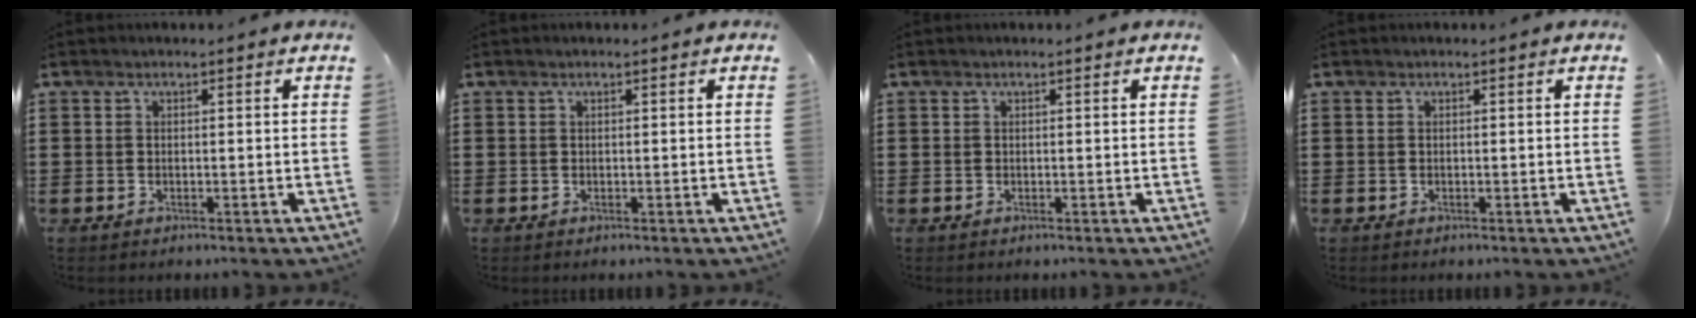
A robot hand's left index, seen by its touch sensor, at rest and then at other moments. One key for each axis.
{"total": 0.0}
{"total": 0.0}
{"total": 0.0}